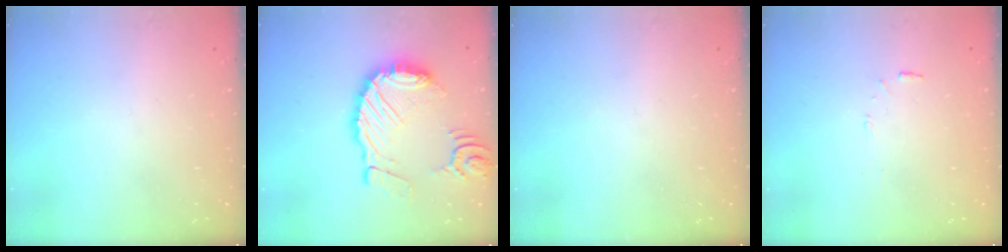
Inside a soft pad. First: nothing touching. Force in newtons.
{"total": 15.1, "press": 15.0, "slide": 1.8}
{"total": 0.0}
{"total": 5.5, "press": 5.5, "slide": 0.4}